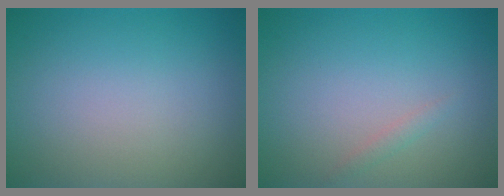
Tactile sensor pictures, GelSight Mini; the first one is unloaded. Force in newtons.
{"total": 0.7, "press": 0.7, "slide": 0.1}